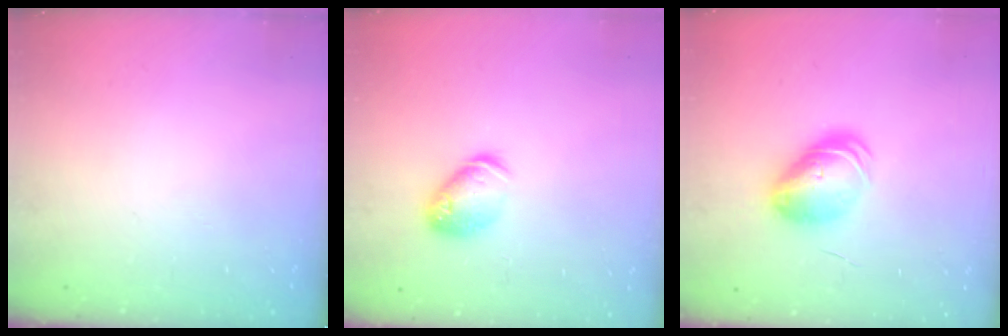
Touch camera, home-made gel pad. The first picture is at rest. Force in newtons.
{"total": 9.3, "press": 9.1, "slide": 1.8}
{"total": 9.4, "press": 9.3, "slide": 1.6}